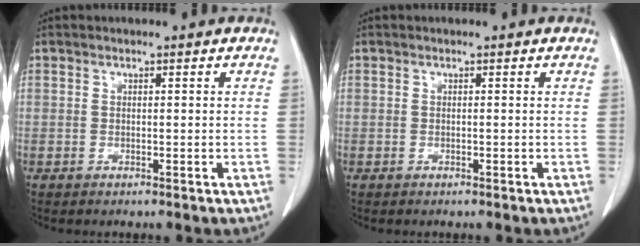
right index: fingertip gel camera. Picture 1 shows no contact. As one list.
[{"total": 0.0}]